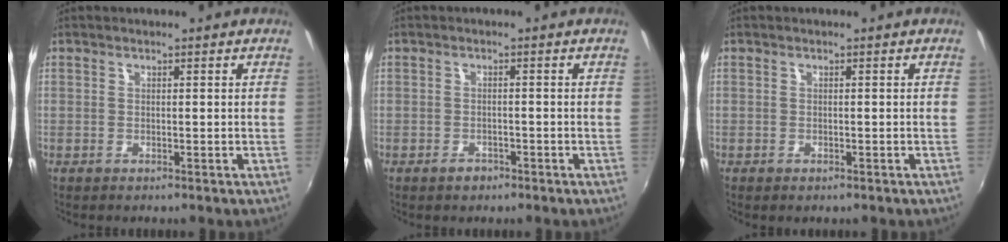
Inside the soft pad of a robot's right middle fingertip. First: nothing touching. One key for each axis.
{"total": 2.0, "fx": -1.4, "fy": 1.3, "fz": 0.6, "tx": -0.012, "ty": -0.001, "tz": -0.022}
{"total": 0.7, "fx": -0.5, "fy": 0.4, "fz": 0.3, "tx": -0.007, "ty": -0.005, "tz": -0.008}